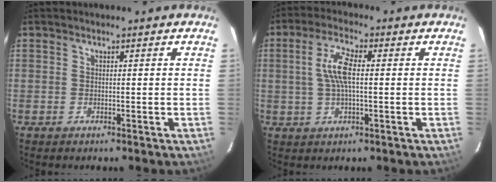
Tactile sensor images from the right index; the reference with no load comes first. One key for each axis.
{"total": 6.7, "fx": 0.5, "fy": 2.1, "fz": 6.3, "tx": -0.126, "ty": 0.010, "tz": 0.012}